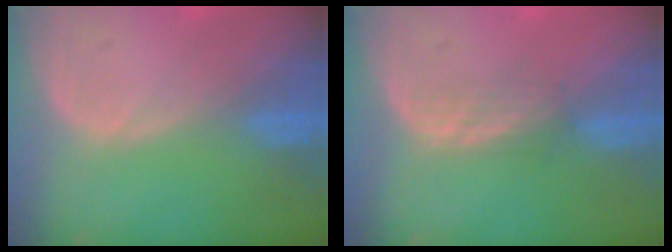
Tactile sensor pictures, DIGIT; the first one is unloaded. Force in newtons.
{"total": 2.2, "press": 2.2, "slide": 0.4}